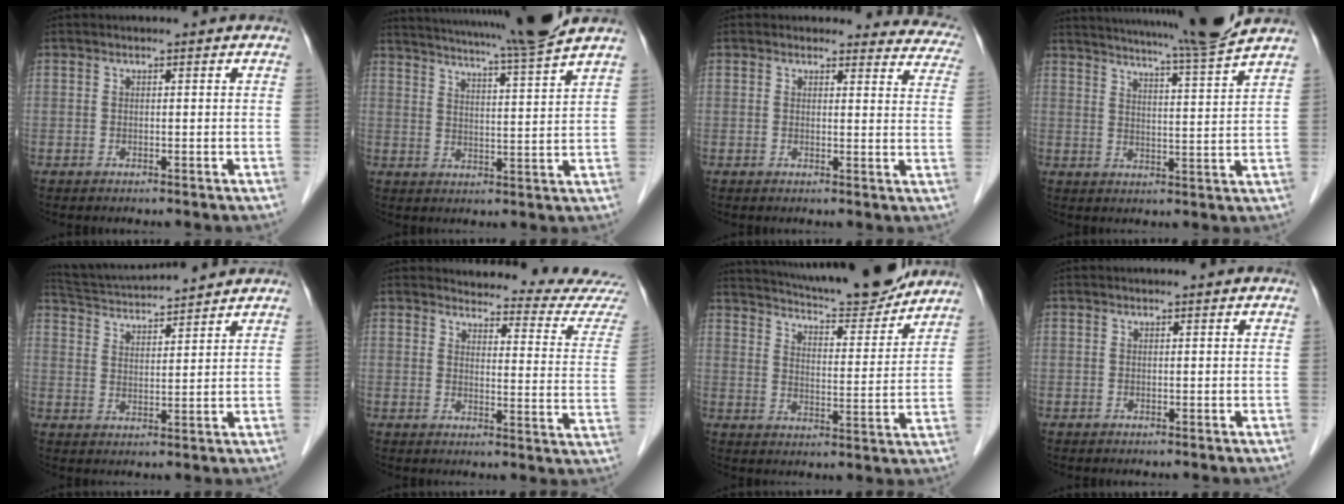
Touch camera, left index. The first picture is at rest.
{"total": 14.8, "force": [13.2, -2.1, 6.3], "torque": [-0.113, -0.031, 0.186]}
{"total": 12.8, "force": [12.3, 3.5, 0.5], "torque": [0.055, -0.057, 0.087]}
{"total": 13.7, "force": [12.4, -2.3, 5.2], "torque": [-0.093, -0.036, 0.174]}
{"total": 12.0, "force": [11.4, 0.5, 3.7], "torque": [-0.079, 0.027, 0.188]}
{"total": 16.6, "force": [16.4, 0.1, 2.2], "torque": [-0.003, -0.118, 0.160]}
{"total": 17.8, "force": [16.4, 2.0, 6.7], "torque": [-0.110, -0.006, 0.233]}
{"total": 0.6, "force": [0.5, -0.1, 0.3], "torque": [-0.003, 0.009, 0.012]}